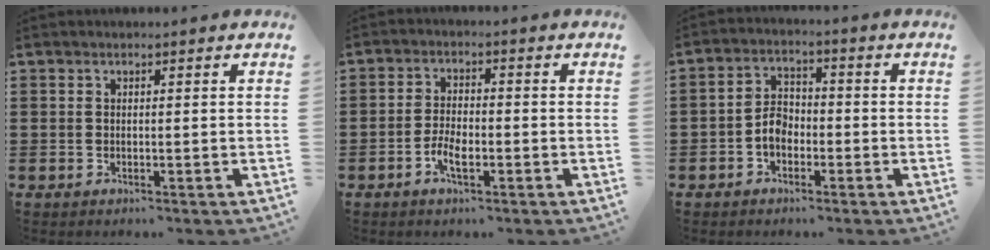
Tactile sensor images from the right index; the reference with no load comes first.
{"total": 3.7, "force": [-1.7, 1.5, 2.9], "torque": [-0.064, 0.000, -0.035]}
{"total": 4.0, "force": [-1.6, 2.7, 2.5], "torque": [-0.062, 0.004, -0.035]}